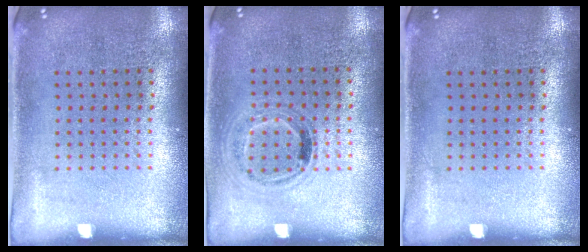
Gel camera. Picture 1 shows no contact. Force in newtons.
{"total": 1.0, "press": 0.8, "slide": 0.6}
{"total": 0.0}